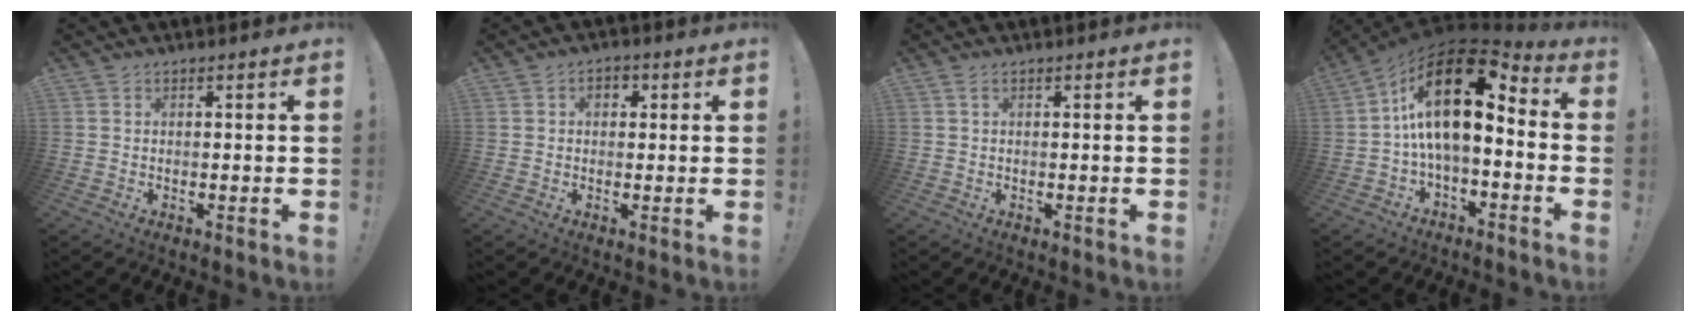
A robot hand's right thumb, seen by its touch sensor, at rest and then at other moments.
{"total": 3.1, "force": [0.6, 2.3, 2.0], "torque": [-0.025, 0.005, 0.008]}
{"total": 1.1, "force": [0.4, 0.3, 0.9], "torque": [-0.015, -0.001, 0.006]}
{"total": 18.9, "force": [3.5, 8.6, 16.5], "torque": [-0.295, -0.020, 0.061]}